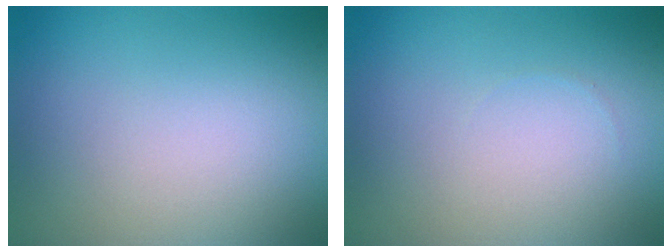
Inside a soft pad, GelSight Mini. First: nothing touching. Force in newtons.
{"total": 0.0}